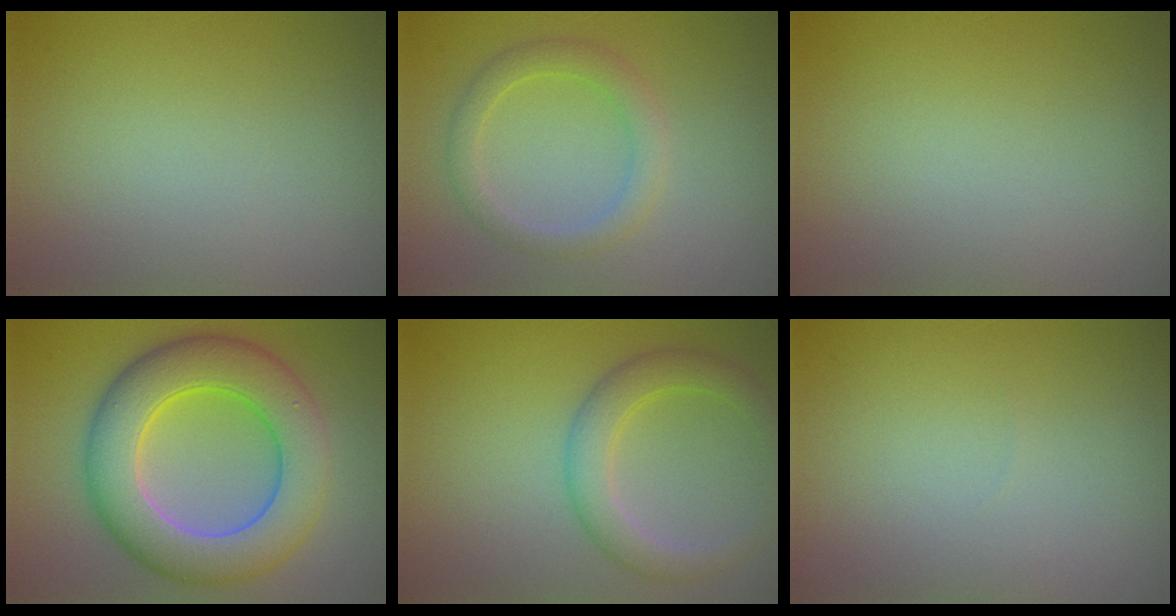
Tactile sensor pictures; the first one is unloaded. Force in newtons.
{"total": 2.6, "press": 2.6, "slide": 0.4}
{"total": 0.0}
{"total": 9.3, "press": 9.3, "slide": 0.3}
{"total": 3.6, "press": 3.6, "slide": 0.1}
{"total": 0.0}